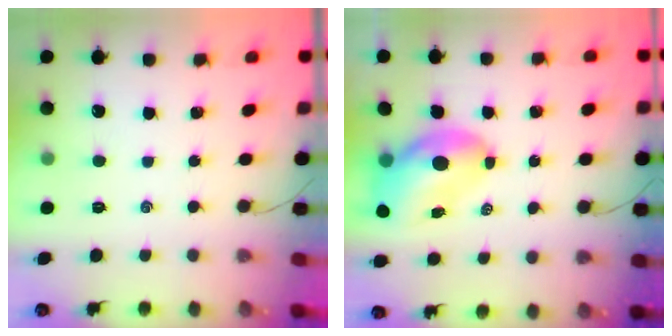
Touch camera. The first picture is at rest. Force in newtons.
{"total": 7.6, "press": 7.3, "slide": 2.2}